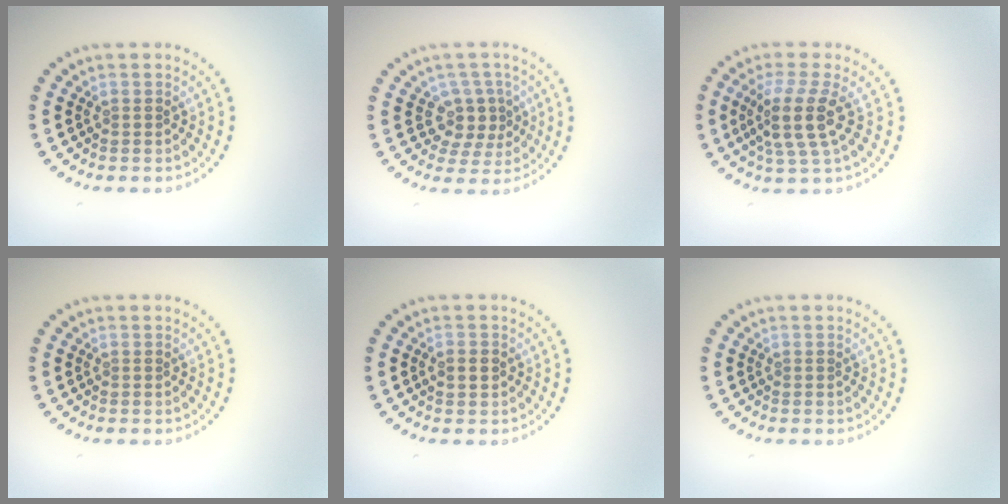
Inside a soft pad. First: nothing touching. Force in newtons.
{"total": 3.0, "press": 2.3, "slide": 1.9}
{"total": 4.1, "press": 3.1, "slide": 2.6}
{"total": 0.0}
{"total": 2.1, "press": 2.1, "slide": 0.2}
{"total": 0.0}